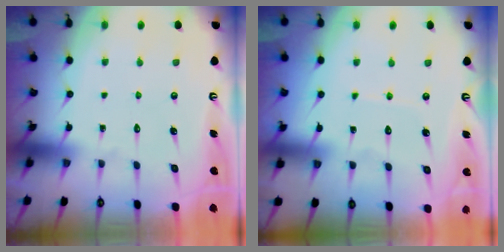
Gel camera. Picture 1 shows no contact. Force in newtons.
{"total": 3.3, "press": 3.3, "slide": 0.3}